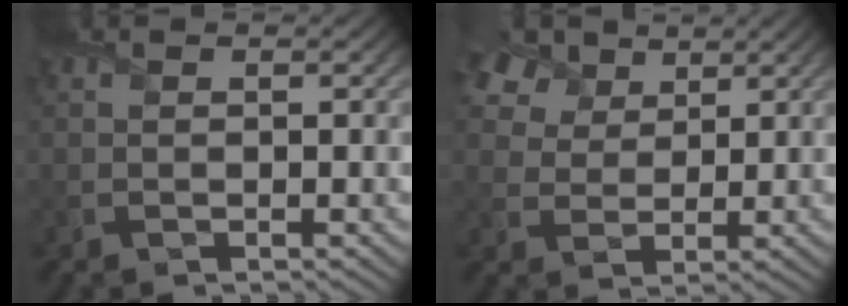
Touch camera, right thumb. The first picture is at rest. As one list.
[{"total": 8.5, "force": [5.4, 5.2, 4.1], "torque": [-0.112, 0.022, 0.089]}]